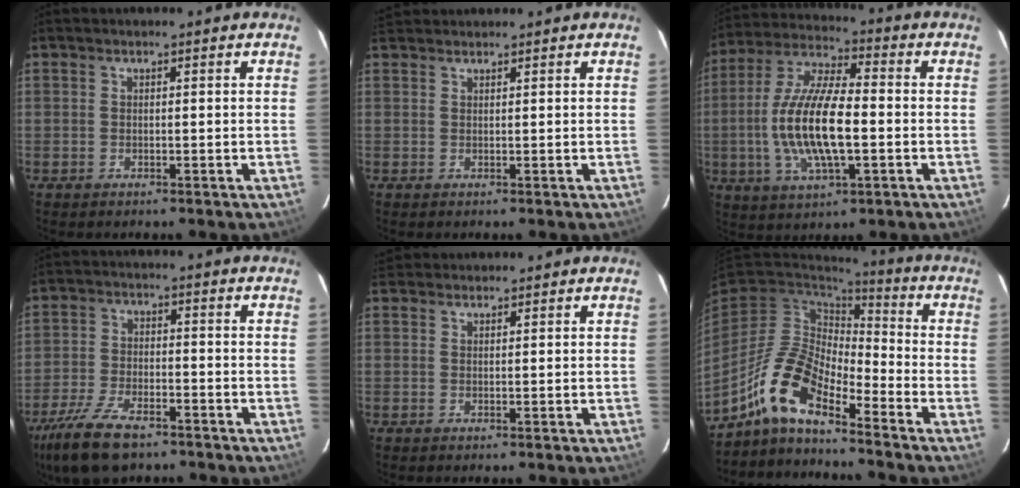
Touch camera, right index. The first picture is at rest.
{"total": 3.0, "force": [2.7, 1.0, 0.5], "torque": [-0.011, 0.019, 0.050]}
{"total": 16.2, "force": [-2.3, 5.4, 15.1], "torque": [-0.307, 0.001, -0.044]}
{"total": 12.6, "force": [-9.2, 4.9, 7.2], "torque": [-0.174, -0.022, -0.171]}
{"total": 3.0, "force": [2.6, 1.5, 0.4], "torque": [-0.006, 0.019, 0.045]}
{"total": 12.4, "force": [-8.6, 3.9, 8.0], "torque": [-0.158, 0.006, -0.177]}